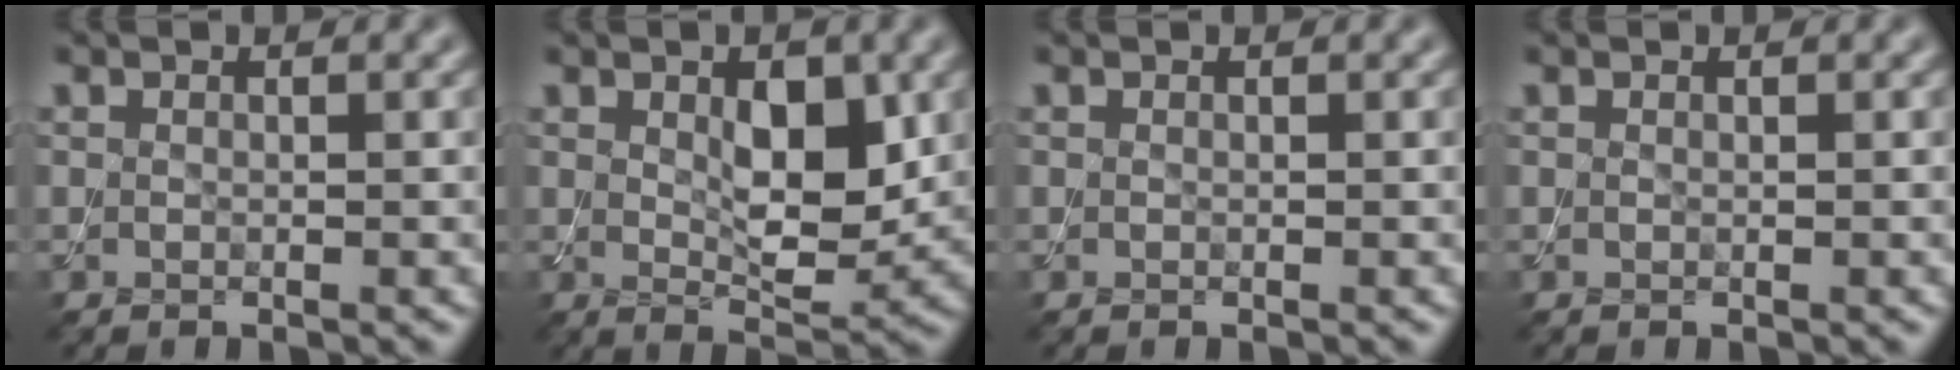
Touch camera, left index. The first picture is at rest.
{"total": 5.3, "force": [1.1, 2.7, 4.4], "torque": [-0.070, -0.010, 0.026]}
{"total": 0.0}
{"total": 0.0}